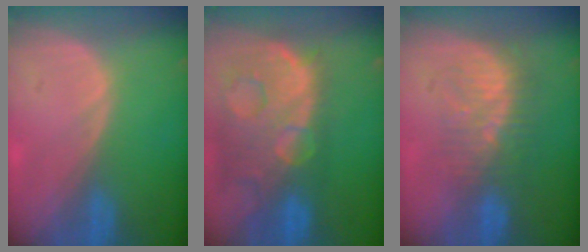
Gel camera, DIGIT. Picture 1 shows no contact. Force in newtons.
{"total": 14.3, "press": 11.6, "slide": 8.4}
{"total": 7.9, "press": 7.4, "slide": 2.6}